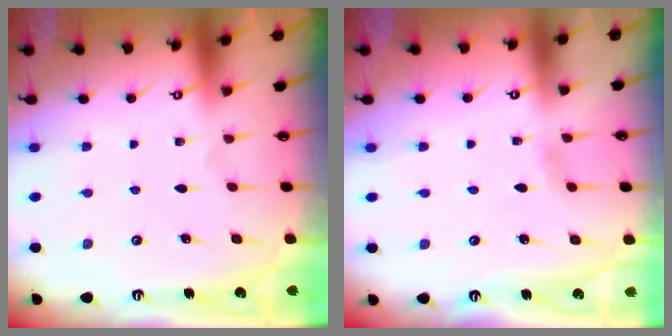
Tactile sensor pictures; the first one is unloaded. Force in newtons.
{"total": 2.3, "press": 2.3, "slide": 0.3}